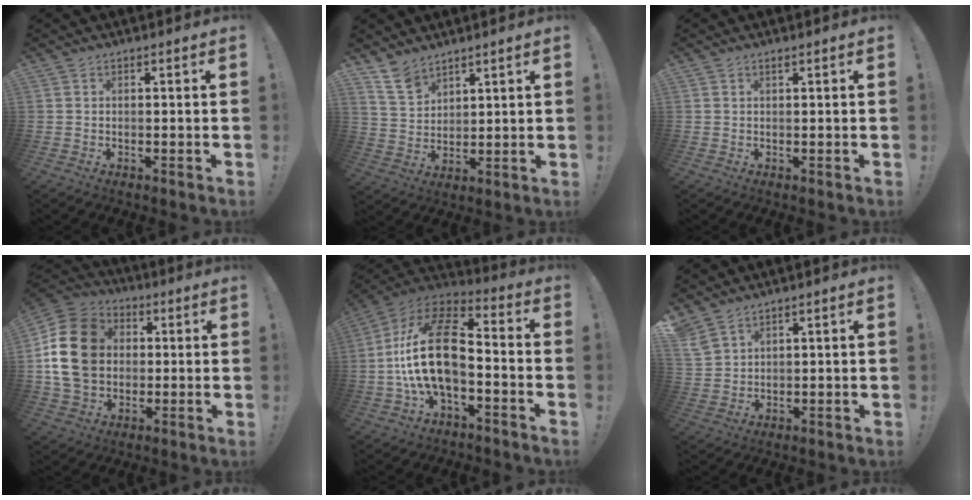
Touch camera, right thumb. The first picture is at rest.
{"total": 8.6, "force": [6.8, 4.4, 2.9], "torque": [-0.053, -0.042, 0.132]}
{"total": 0.6, "force": [0.5, 0.1, 0.4], "torque": [-0.004, -0.001, 0.007]}
{"total": 19.7, "force": [2.0, 15.5, 12.1], "torque": [-0.207, 0.018, 0.044]}
{"total": 20.5, "force": [-2.1, 10.8, 17.3], "torque": [-0.332, 0.021, -0.032]}
{"total": 5.2, "force": [4.1, 2.3, 2.1], "torque": [-0.046, -0.016, 0.083]}